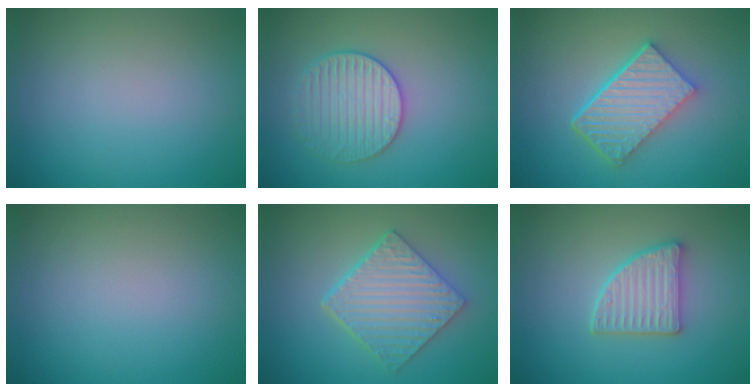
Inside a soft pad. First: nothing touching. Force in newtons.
{"total": 3.2, "press": 3.2, "slide": 0.3}
{"total": 6.1, "press": 4.4, "slide": 4.1}
{"total": 0.0}
{"total": 5.3, "press": 4.4, "slide": 2.9}
{"total": 3.5, "press": 3.2, "slide": 1.5}